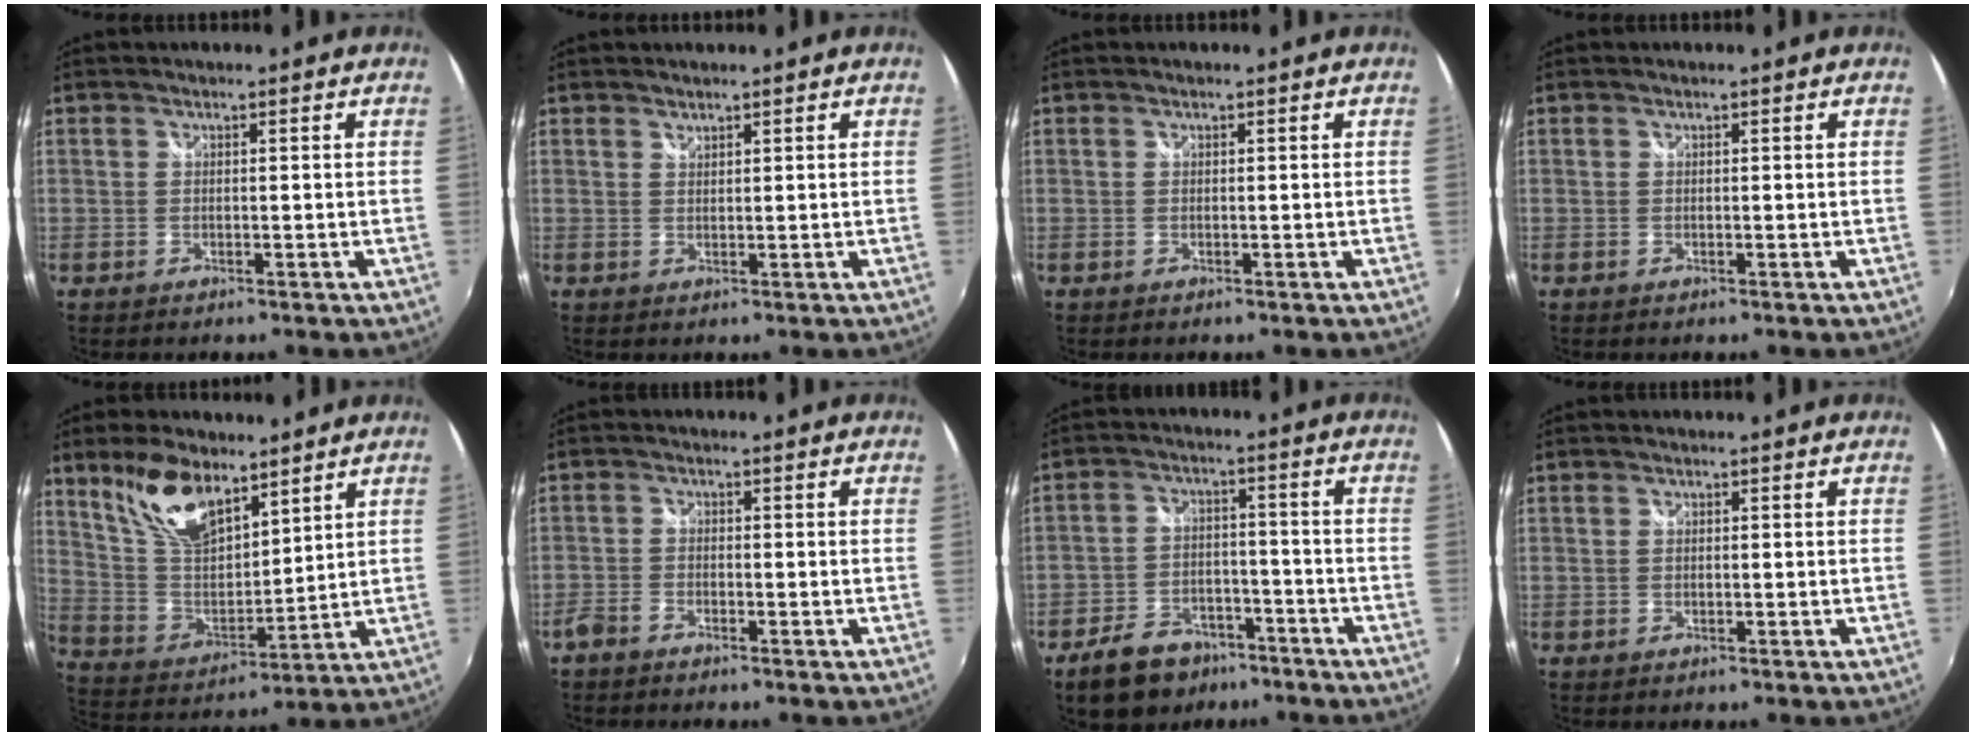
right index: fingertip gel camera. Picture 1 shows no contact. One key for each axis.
{"total": 0.8, "fx": 0.8, "fy": 0.2, "fz": 0.1, "tx": -0.001, "ty": 0.001, "tz": 0.015}
{"total": 0.0}
{"total": 0.0}
{"total": 14.2, "fx": 9.4, "fy": 6.5, "fz": 8.4, "tx": -0.164, "ty": 0.011, "tz": 0.190}
{"total": 2.8, "fx": -2.4, "fy": 1.0, "fz": 1.0, "tx": -0.035, "ty": -0.002, "tz": -0.050}
{"total": 12.0, "fx": -8.3, "fy": 7.2, "fz": 4.9, "tx": -0.125, "ty": 0.008, "tz": -0.120}
{"total": 0.0}